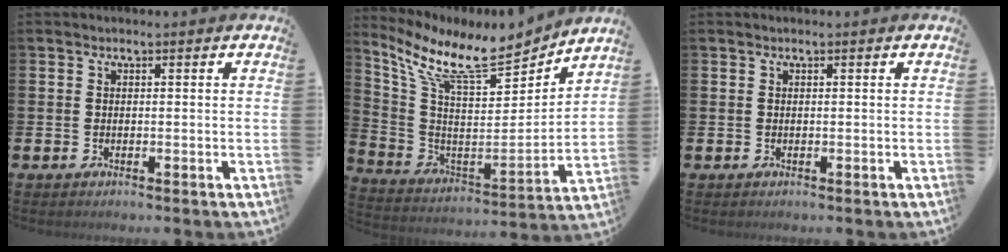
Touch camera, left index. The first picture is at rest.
{"total": 11.1, "force": [9.1, 2.3, 6.0], "torque": [-0.159, -0.062, 0.156]}
{"total": 0.0}